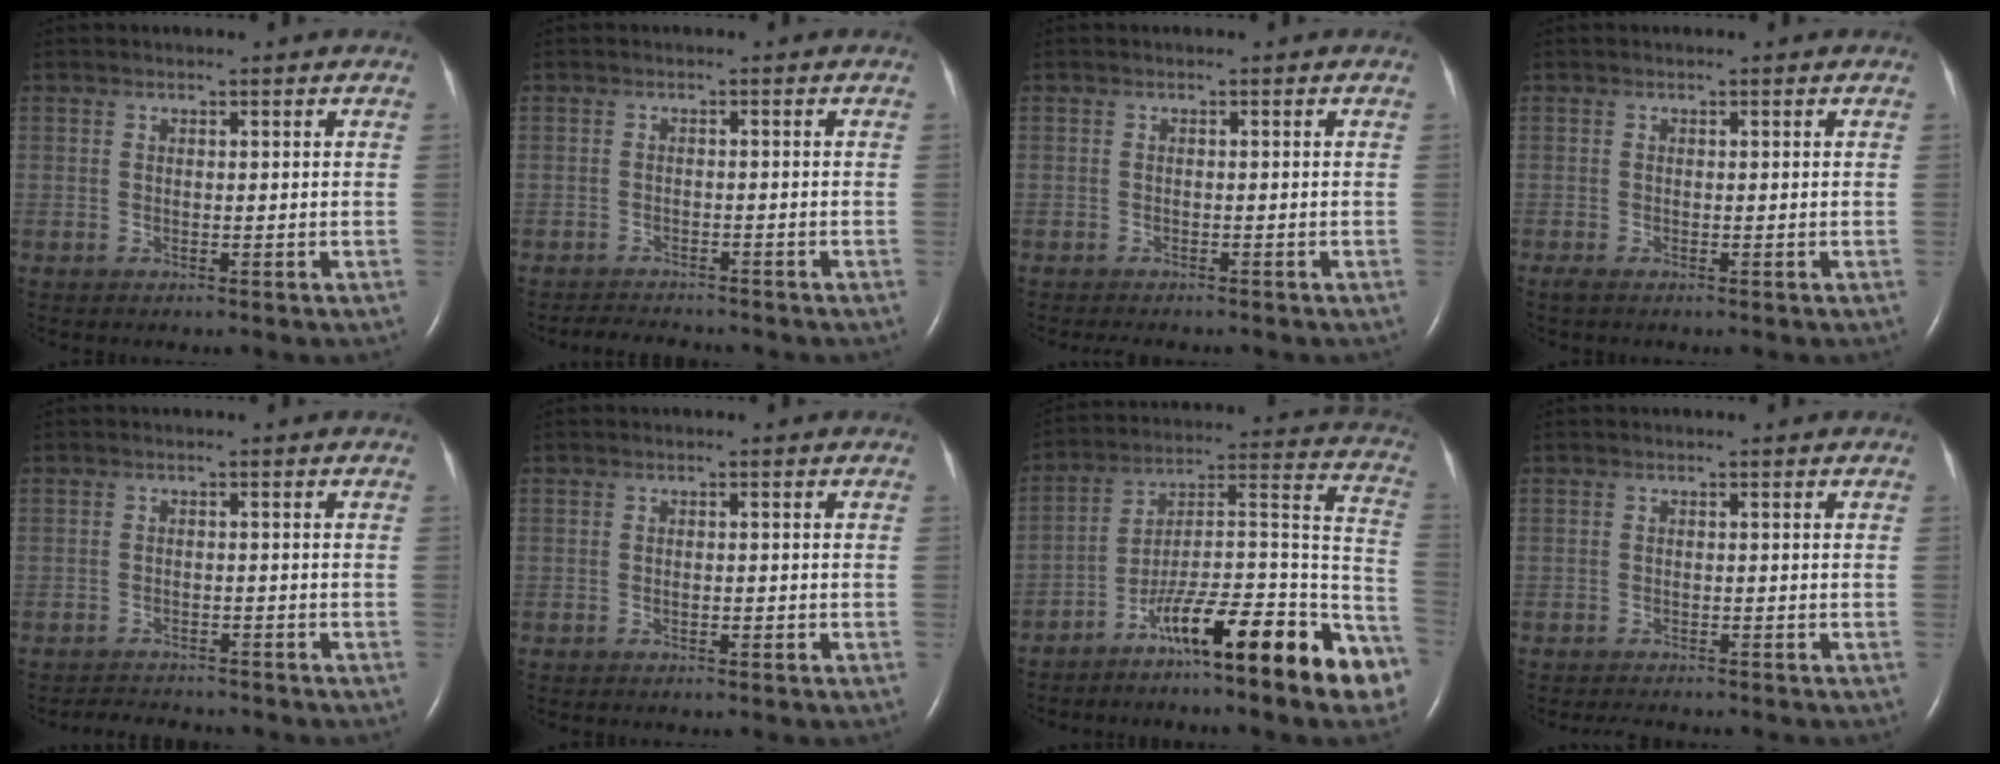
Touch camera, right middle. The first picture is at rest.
{"total": 4.7, "force": [-4.4, 0.8, 1.2], "torque": [-0.023, -0.009, -0.065]}
{"total": 3.4, "force": [-2.9, 0.8, 1.5], "torque": [-0.021, -0.007, -0.034]}
{"total": 0.7, "force": [-0.5, 0.0, 0.4], "torque": [-0.015, -0.004, -0.012]}
{"total": 5.7, "force": [-5.4, 1.3, 1.3], "torque": [-0.021, -0.006, -0.074]}
{"total": 0.8, "force": [-0.4, 0.2, 0.6], "torque": [-0.015, 0.000, -0.004]}
{"total": 19.2, "force": [-12.1, 1.7, 14.8], "torque": [-0.163, 0.037, -0.189]}
{"total": 3.2, "force": [-2.9, 0.7, 1.1], "torque": [-0.018, -0.007, -0.037]}